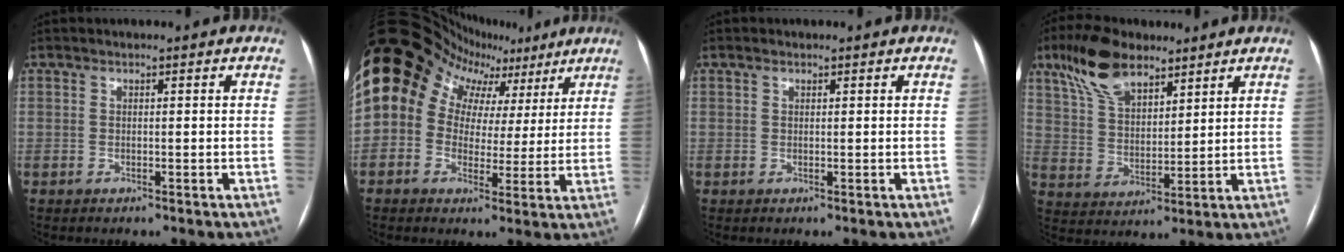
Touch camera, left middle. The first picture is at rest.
{"total": 17.4, "force": [7.0, 13.0, 9.2], "torque": [-0.184, 0.089, 0.117]}
{"total": 0.7, "force": [0.5, 0.4, 0.4], "torque": [-0.009, 0.008, 0.009]}
{"total": 11.1, "force": [7.7, 4.6, 6.6], "torque": [-0.132, 0.022, 0.147]}